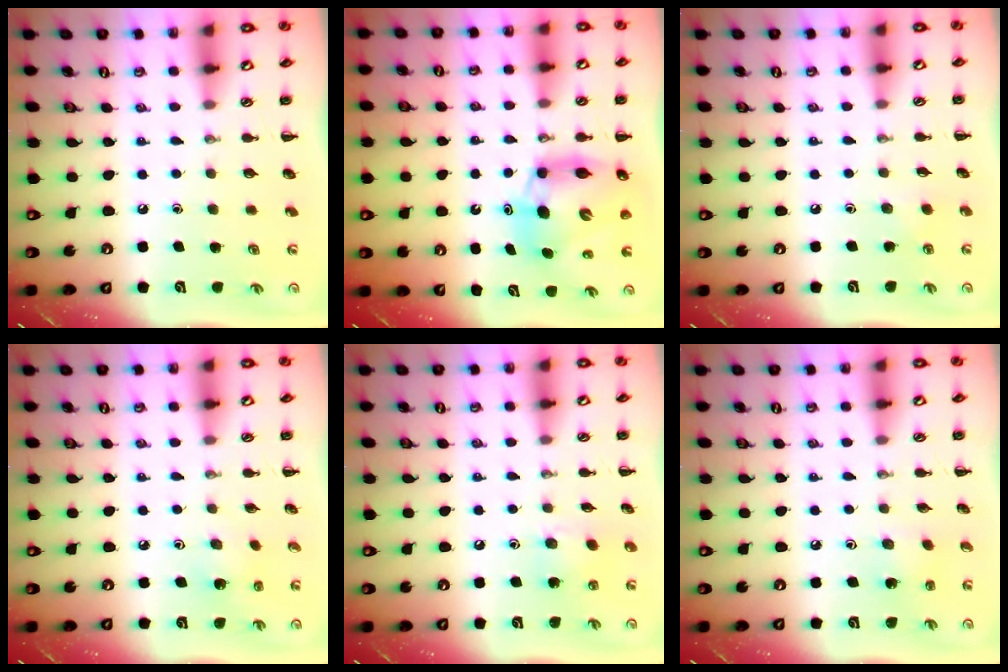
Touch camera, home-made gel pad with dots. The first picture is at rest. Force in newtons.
{"total": 11.0, "press": 10.5, "slide": 3.2}
{"total": 2.0, "press": 1.9, "slide": 0.7}
{"total": 2.7, "press": 2.5, "slide": 0.9}
{"total": 5.2, "press": 5.1, "slide": 0.9}
{"total": 1.8, "press": 1.6, "slide": 0.6}